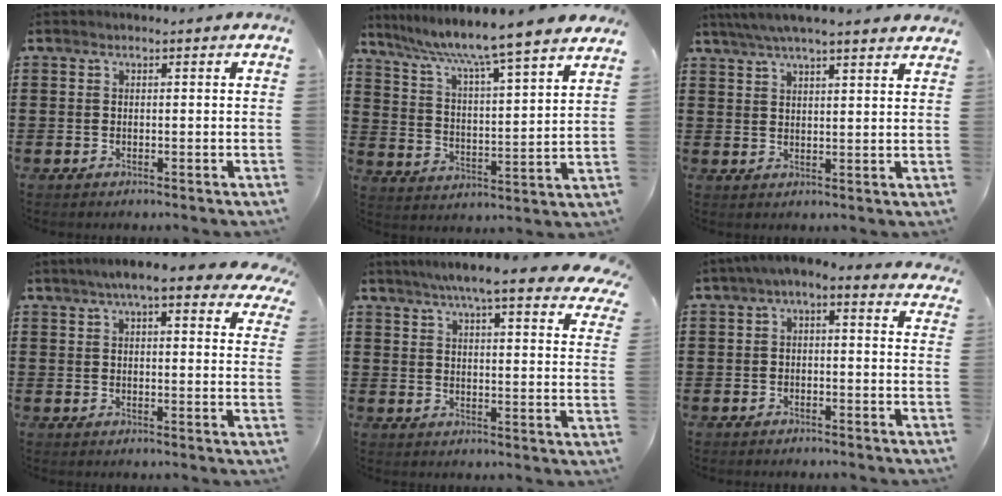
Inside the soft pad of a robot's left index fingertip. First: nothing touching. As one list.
[{"total": 6.7, "force": [5.7, -1.3, 3.2], "torque": [-0.087, -0.045, 0.089]}, {"total": 4.7, "force": [4.2, -0.1, 2.0], "torque": [-0.051, -0.011, 0.076]}, {"total": 7.3, "force": [5.8, 0.8, 4.4], "torque": [-0.084, -0.011, 0.101]}, {"total": 7.2, "force": [6.1, -0.3, 3.8], "torque": [-0.088, -0.027, 0.103]}, {"total": 1.6, "force": [-0.7, 0.5, 1.3], "torque": [-0.026, 0.004, -0.018]}]